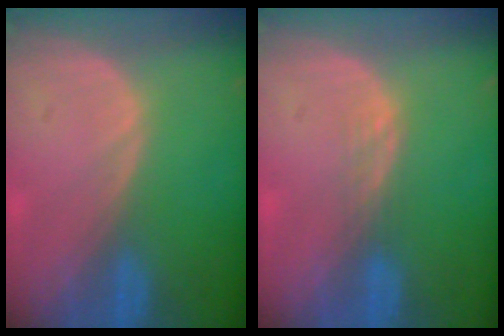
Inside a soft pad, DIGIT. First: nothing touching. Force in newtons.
{"total": 1.5, "press": 1.5, "slide": 0.3}